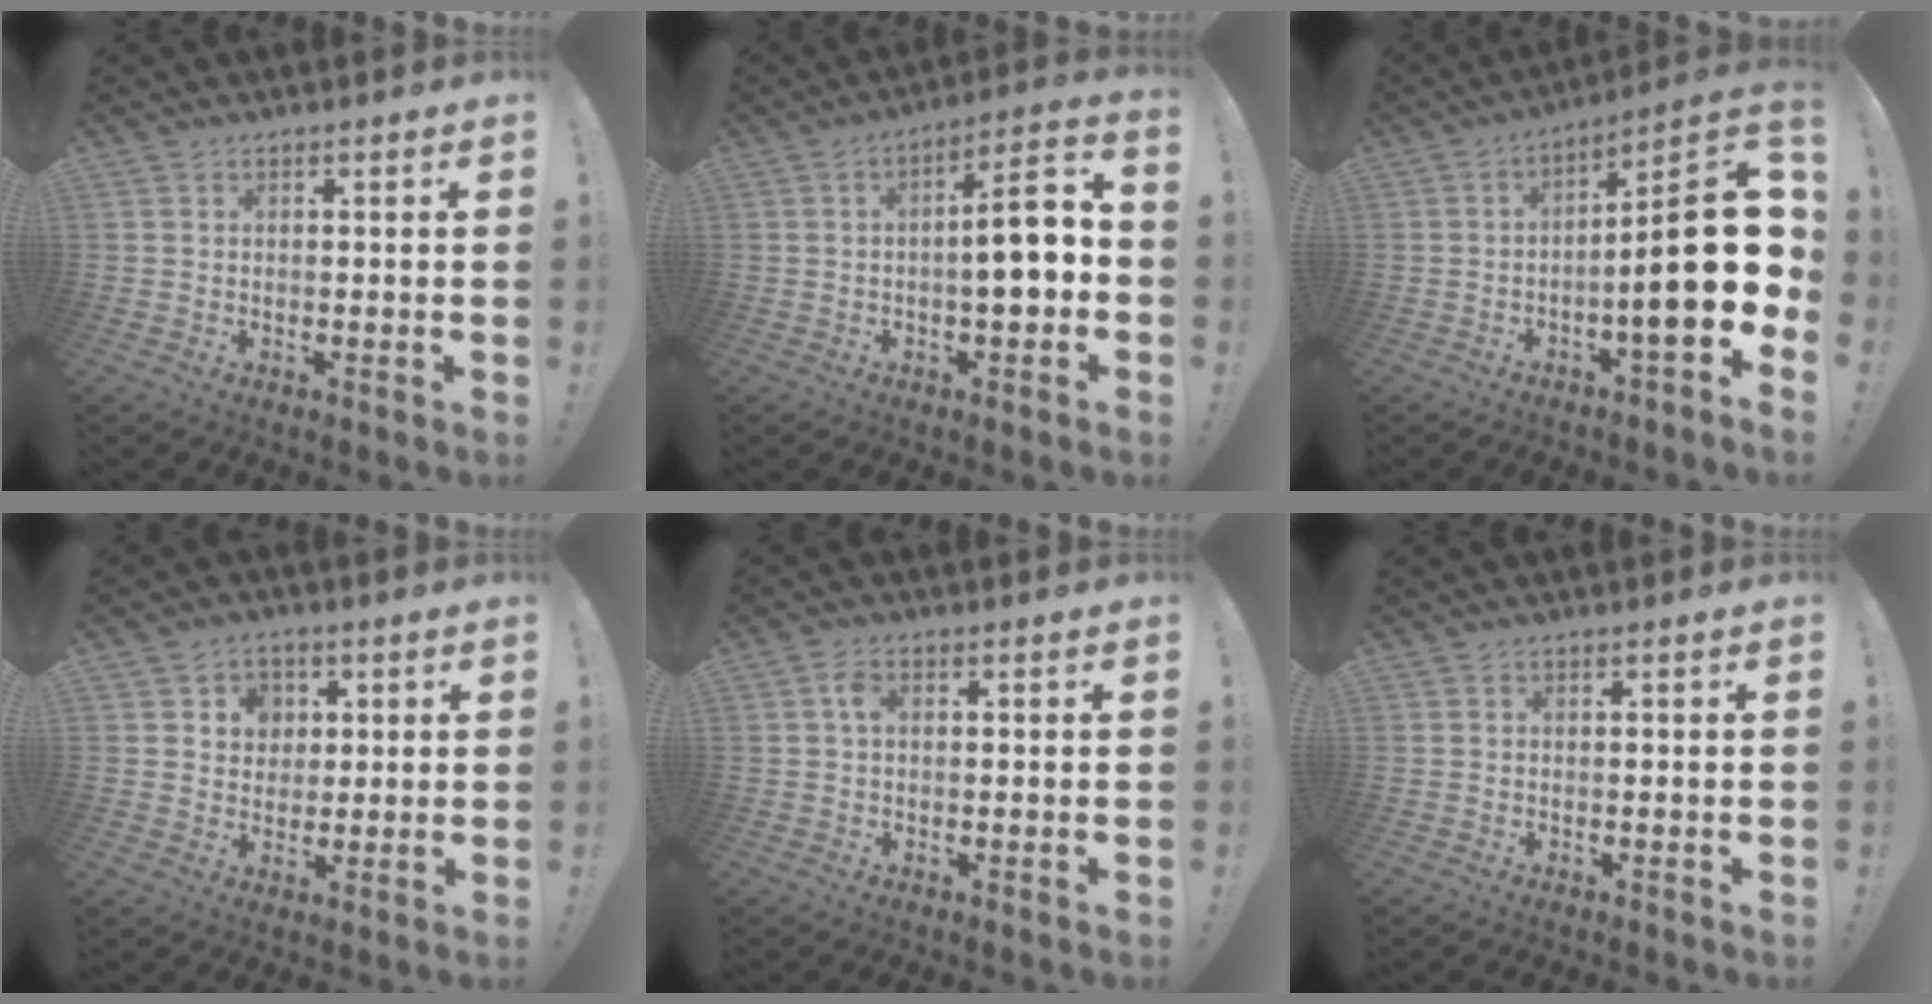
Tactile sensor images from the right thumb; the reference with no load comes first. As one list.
[{"total": 11.7, "force": [-1.5, 3.2, 11.1], "torque": [-0.151, 0.006, -0.033]}, {"total": 20.3, "force": [-1.7, 5.0, 19.6], "torque": [-0.283, 0.011, -0.026]}, {"total": 6.1, "force": [1.8, 5.6, 1.3], "torque": [-0.021, -0.010, 0.034]}, {"total": 2.9, "force": [0.5, 1.7, 2.3], "torque": [-0.042, 0.006, 0.006]}, {"total": 0.0}]